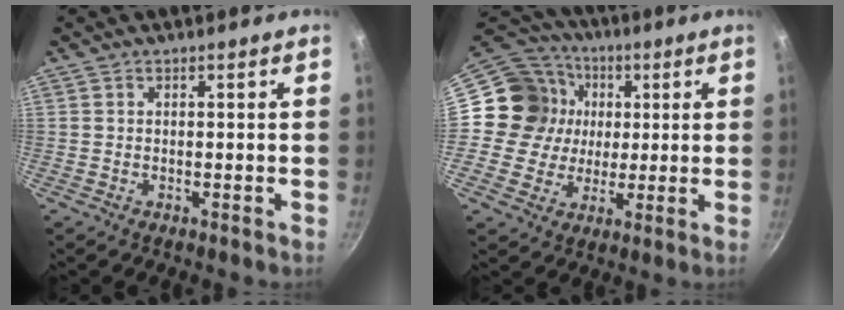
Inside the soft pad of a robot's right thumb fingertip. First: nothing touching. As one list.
[{"total": 15.2, "force": [1.4, 14.3, 5.0], "torque": [-0.061, 0.020, 0.011]}]